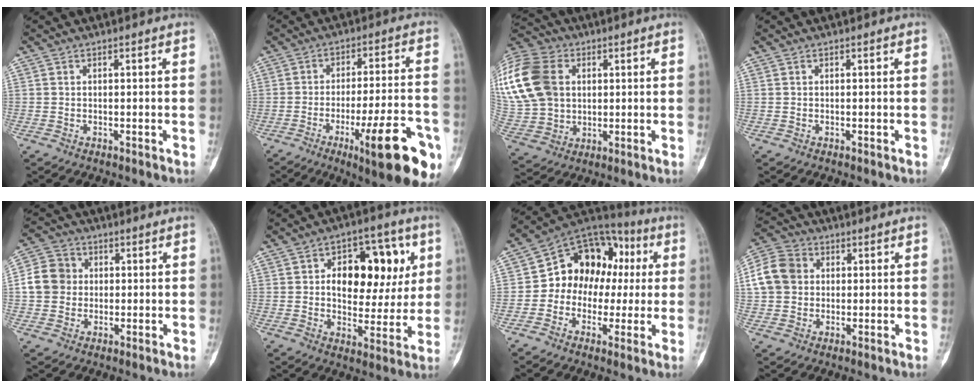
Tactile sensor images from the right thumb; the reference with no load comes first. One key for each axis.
{"total": 19.3, "fx": -8.6, "fy": 3.9, "fz": 16.8, "tx": -0.199, "ty": 0.028, "tz": -0.118}
{"total": 26.4, "fx": 6.5, "fy": 20.3, "fz": 15.6, "tx": -0.385, "ty": 0.051, "tz": 0.135}
{"total": 0.0}
{"total": 8.1, "fx": 0.4, "fy": 7.4, "fz": 3.4, "tx": -0.045, "ty": 0.015, "tz": -0.003}
{"total": 17.0, "fx": 4.2, "fy": 10.3, "fz": 12.9, "tx": -0.124, "ty": 0.005, "tz": 0.067}
{"total": 15.9, "fx": 0.7, "fy": 12.7, "fz": 9.5, "tx": -0.087, "ty": 0.051, "tz": 0.005}
{"total": 9.7, "fx": 1.3, "fy": 8.2, "fz": 4.9, "tx": -0.082, "ty": 0.015, "tz": 0.015}